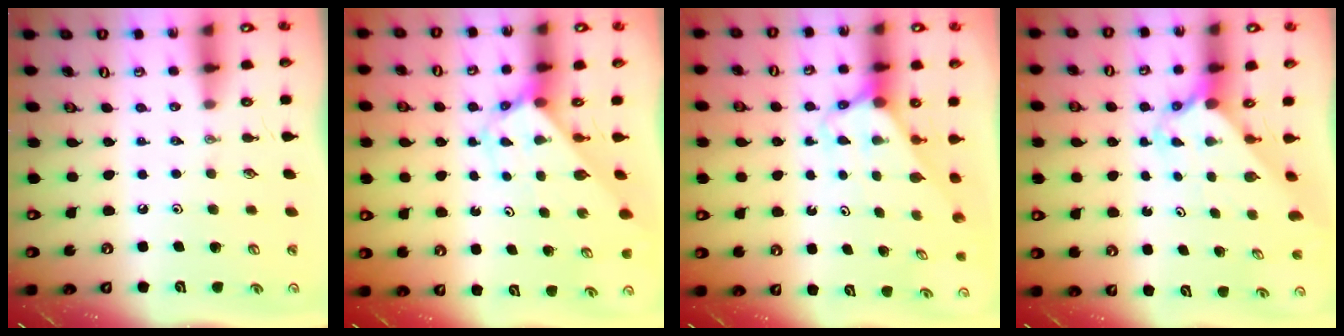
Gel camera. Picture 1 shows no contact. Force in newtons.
{"total": 2.8, "press": 2.8, "slide": 0.1}
{"total": 2.5, "press": 2.5, "slide": 0.2}
{"total": 2.3, "press": 2.3, "slide": 0.3}